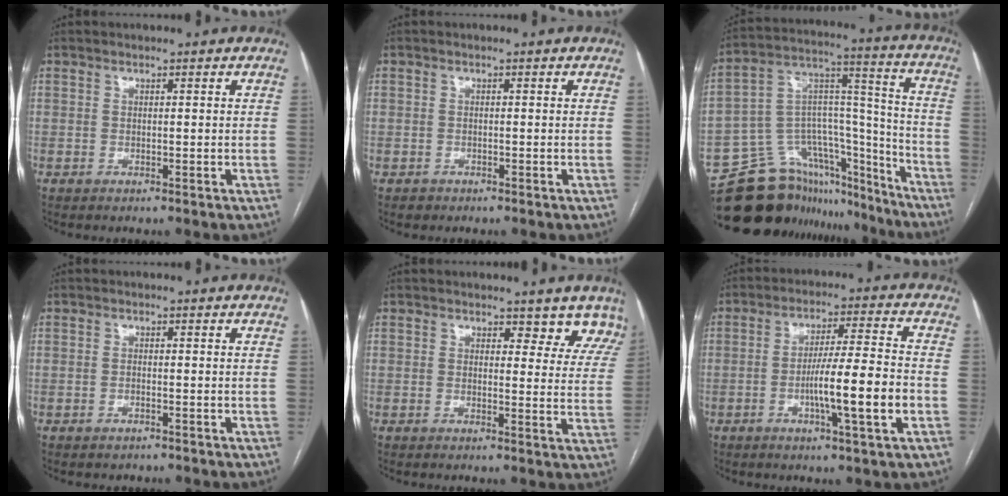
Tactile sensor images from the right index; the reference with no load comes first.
{"total": 1.4, "force": [-0.8, 1.1, -0.1], "torque": [-0.003, 0.005, -0.015]}
{"total": 23.7, "force": [-19.7, 10.6, 7.9], "torque": [-0.116, 0.071, -0.297]}
{"total": 0.7, "force": [-0.6, 0.4, 0.3], "torque": [-0.010, -0.001, -0.006]}
{"total": 6.6, "force": [5.9, 2.8, 1.2], "torque": [0.020, -0.017, 0.041]}
{"total": 11.1, "force": [-3.0, -0.1, 10.6], "torque": [-0.177, 0.001, -0.053]}